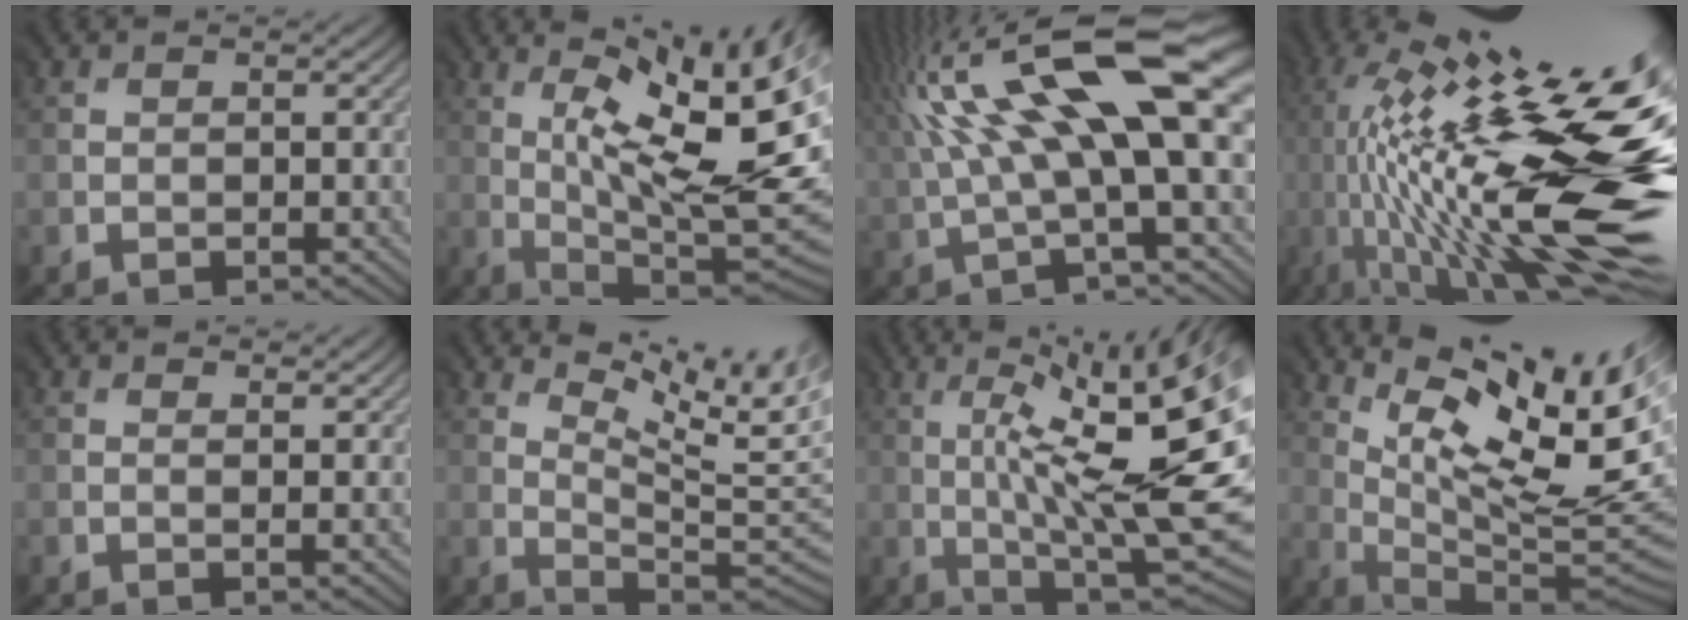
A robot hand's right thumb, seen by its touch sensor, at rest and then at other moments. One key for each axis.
{"total": 15.4, "fx": 2.1, "fy": 4.6, "fz": 14.6, "tx": -0.216, "ty": 0.012, "tz": 0.048}
{"total": 14.5, "fx": 2.9, "fy": 3.2, "fz": 13.9, "tx": -0.262, "ty": 0.020, "tz": 0.065}
{"total": 19.9, "fx": 0.4, "fy": 6.0, "fz": 19.0, "tx": -0.332, "ty": 0.004, "tz": 0.017}
{"total": 3.3, "fx": 2.2, "fy": 0.9, "fz": 2.2, "tx": -0.032, "ty": 0.001, "tz": 0.028}
{"total": 10.9, "fx": 6.1, "fy": 2.7, "fz": 8.7, "tx": -0.131, "ty": 0.002, "tz": 0.100}
{"total": 16.3, "fx": 0.6, "fy": 3.0, "fz": 16.0, "tx": -0.233, "ty": 0.007, "tz": 0.039}
{"total": 14.8, "fx": 6.7, "fy": 3.3, "fz": 12.7, "tx": -0.202, "ty": -0.006, "tz": 0.132}